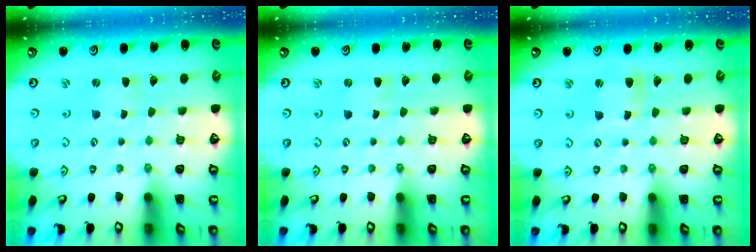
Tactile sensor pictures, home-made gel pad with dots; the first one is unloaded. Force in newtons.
{"total": 0.0}
{"total": 3.7, "press": 3.7, "slide": 0.5}